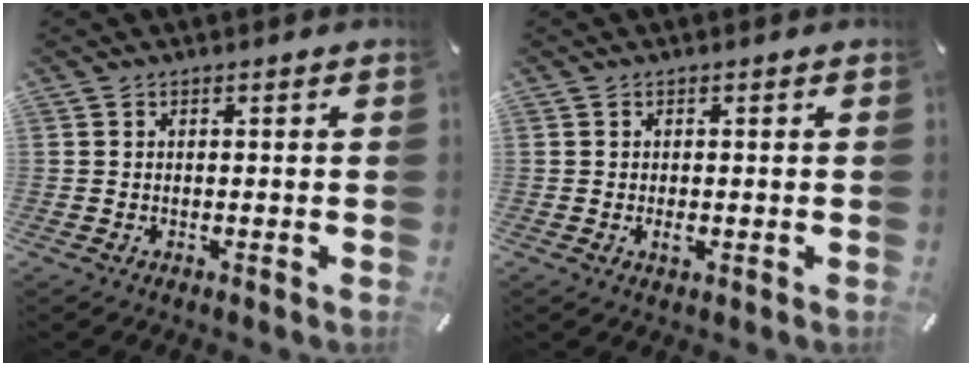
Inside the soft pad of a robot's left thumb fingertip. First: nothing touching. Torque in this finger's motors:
{"motor_torque": [0.15, 0.50, -0.09, 0.17, 0.00]}